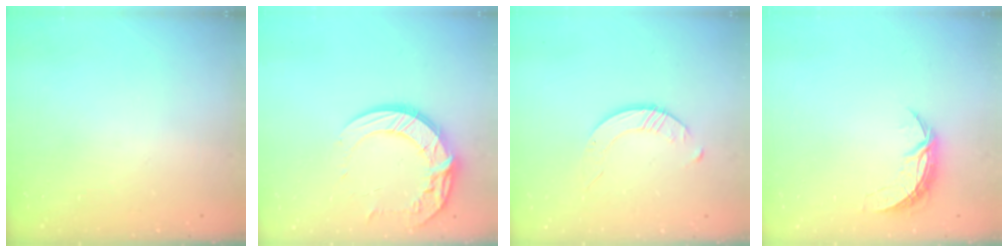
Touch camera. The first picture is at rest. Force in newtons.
{"total": 13.6, "press": 13.5, "slide": 1.2}
{"total": 3.4, "press": 3.3, "slide": 0.4}
{"total": 6.5, "press": 6.5, "slide": 0.4}